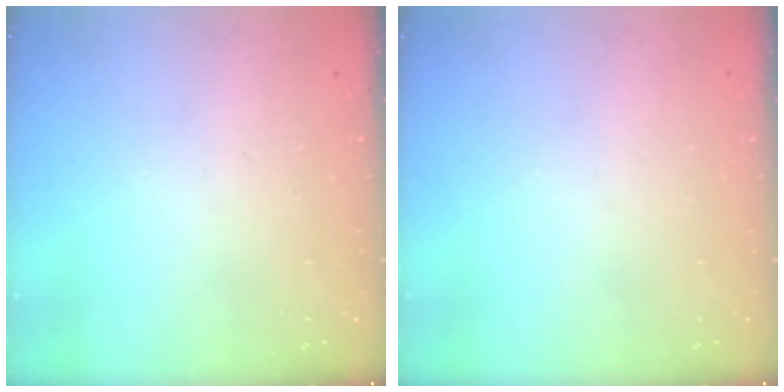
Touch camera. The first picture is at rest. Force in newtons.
{"total": 0.0}